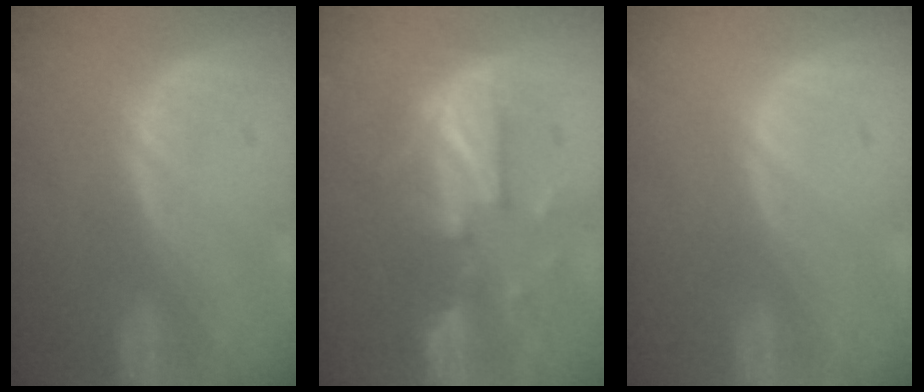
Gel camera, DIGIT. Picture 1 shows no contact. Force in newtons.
{"total": 8.2, "press": 8.2, "slide": 0.4}
{"total": 0.0}